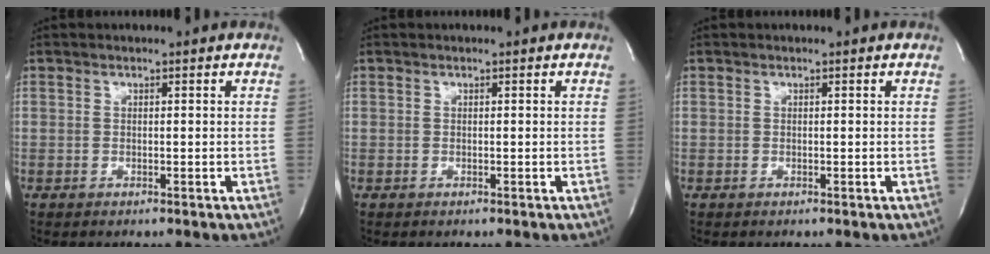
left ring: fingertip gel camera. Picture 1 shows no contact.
{"total": 0.0}
{"total": 0.0}